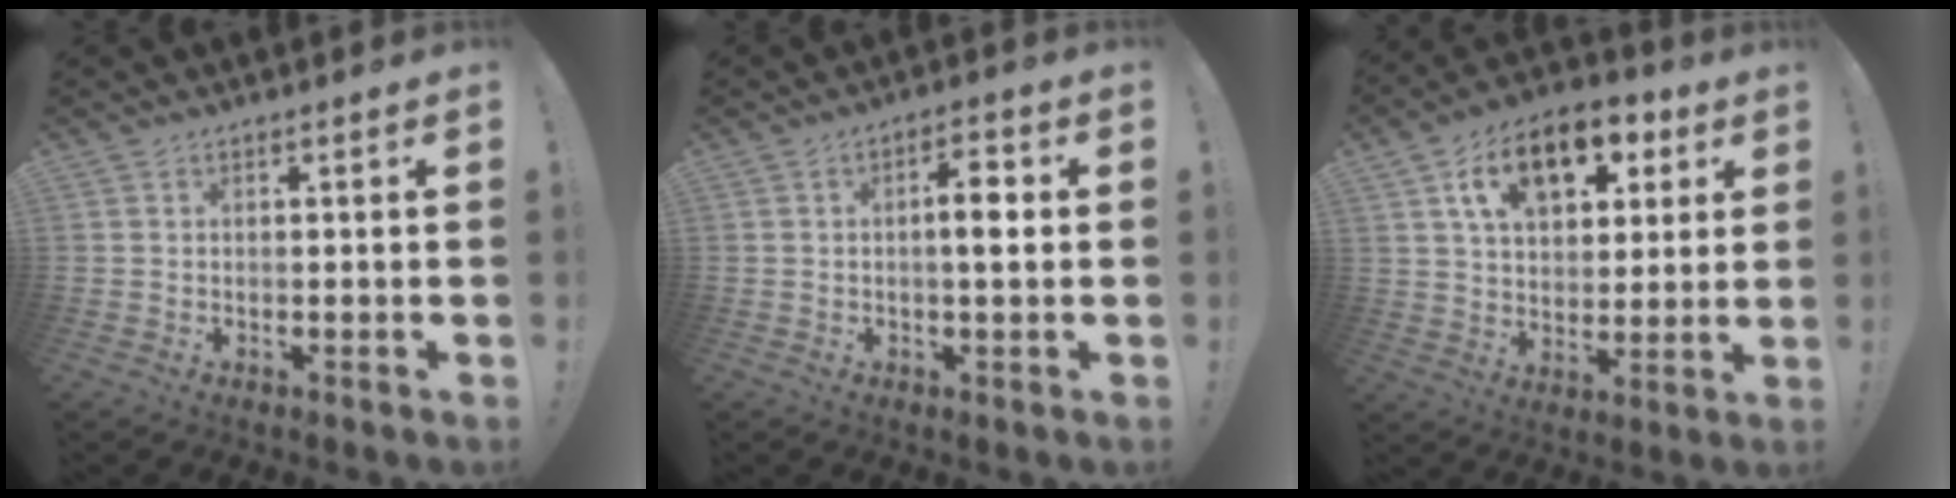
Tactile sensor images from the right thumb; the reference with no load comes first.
{"total": 5.9, "force": [0.4, 1.3, 5.7], "torque": [-0.083, 0.003, -0.004]}
{"total": 14.0, "force": [7.0, 9.1, 8.0], "torque": [-0.111, -0.029, 0.124]}